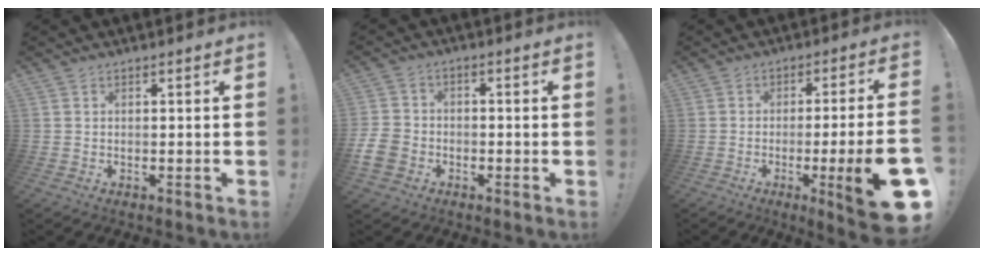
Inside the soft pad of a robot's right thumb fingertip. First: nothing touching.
{"total": 7.7, "force": [-3.7, 5.8, 3.5], "torque": [-0.085, 0.020, -0.068]}
{"total": 16.7, "force": [-5.3, 1.5, 15.8], "torque": [-0.224, 0.008, -0.069]}